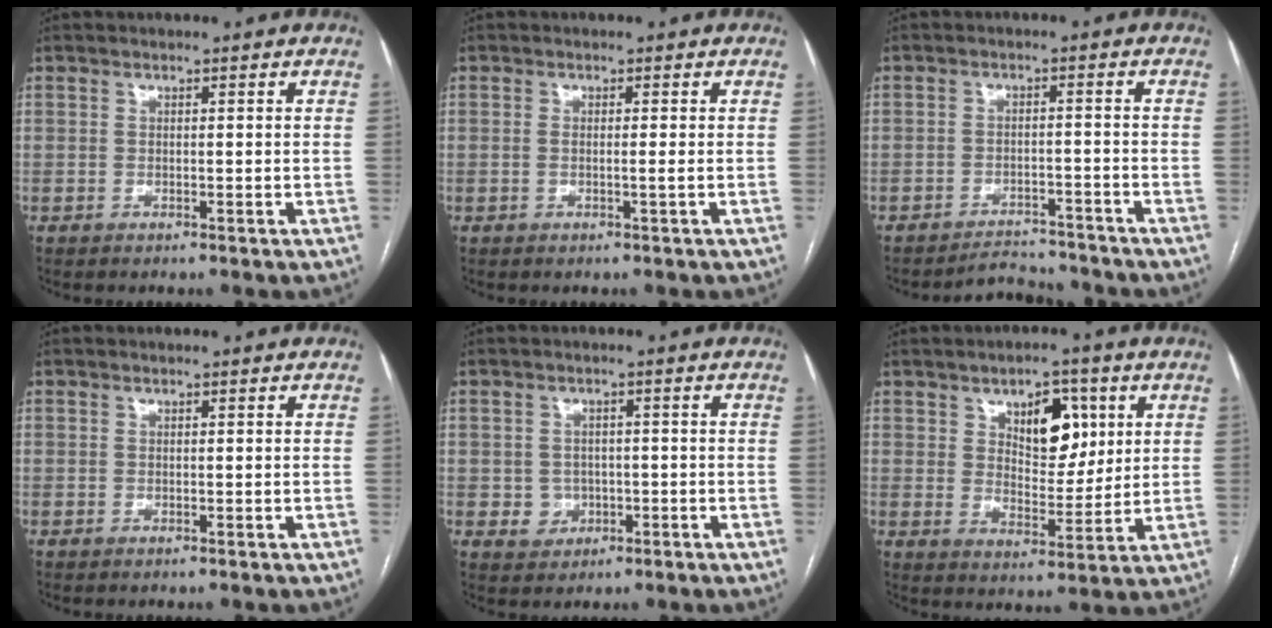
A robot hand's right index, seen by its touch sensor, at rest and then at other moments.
{"total": 1.1, "force": [-0.2, -0.2, 1.1], "torque": [-0.021, -0.001, -0.004]}
{"total": 5.7, "force": [-5.6, 1.0, 0.0], "torque": [0.003, 0.008, -0.085]}
{"total": 0.0}
{"total": 3.4, "force": [-0.7, 3.2, 0.7], "torque": [0.003, 0.008, -0.002]}
{"total": 8.8, "force": [3.7, 4.7, 6.5], "torque": [-0.093, 0.007, 0.063]}